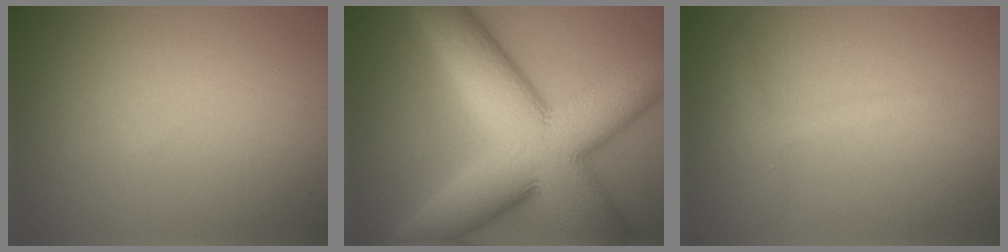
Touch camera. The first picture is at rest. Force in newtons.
{"total": 14.9, "press": 14.9, "slide": 0.4}
{"total": 1.6, "press": 1.6, "slide": 0.1}